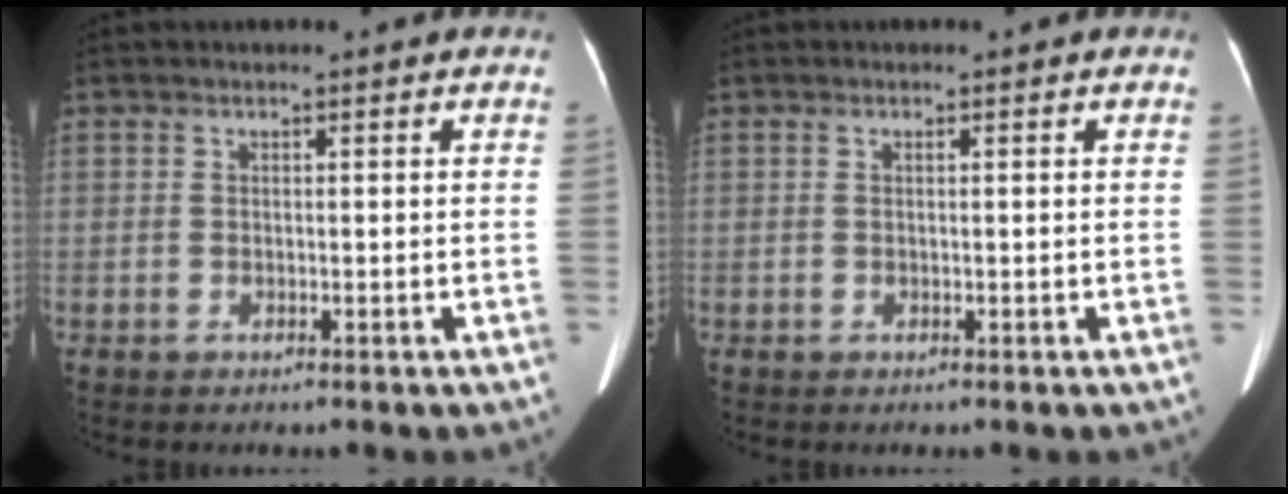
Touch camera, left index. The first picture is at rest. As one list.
[{"total": 0.0}]